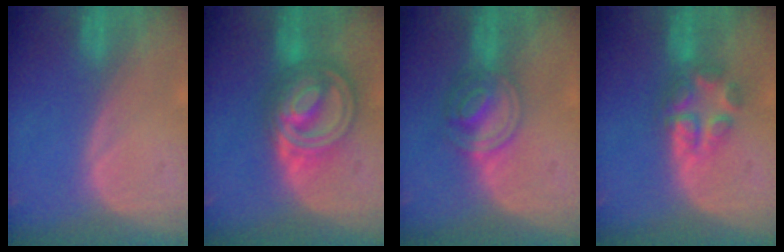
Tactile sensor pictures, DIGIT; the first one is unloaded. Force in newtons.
{"total": 9.3, "press": 9.3, "slide": 0.7}
{"total": 6.3, "press": 5.5, "slide": 3.1}
{"total": 5.7, "press": 5.3, "slide": 2.0}